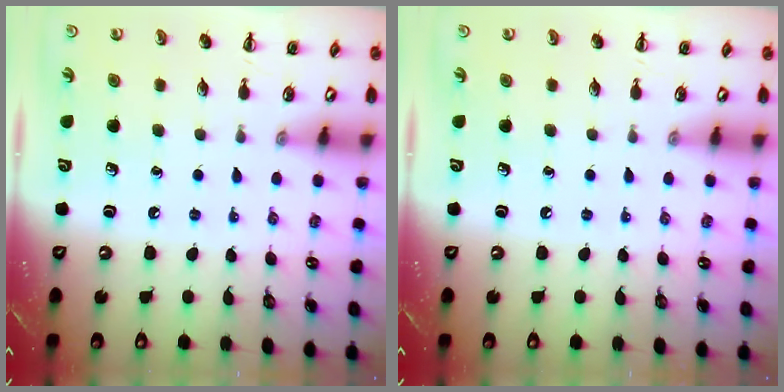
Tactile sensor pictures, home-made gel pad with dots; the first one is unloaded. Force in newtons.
{"total": 0.0}